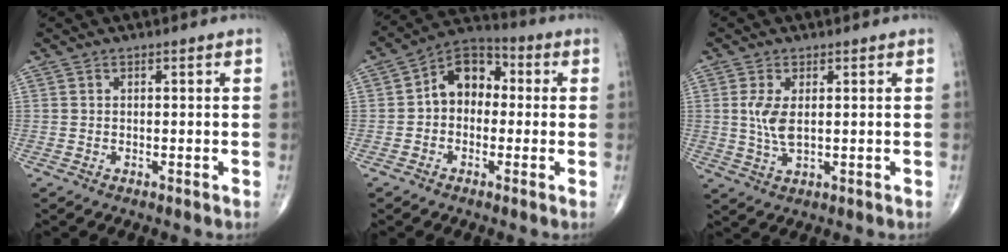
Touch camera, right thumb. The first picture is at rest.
{"total": 9.7, "force": [0.4, 7.1, 6.6], "torque": [-0.070, 0.034, -0.013]}
{"total": 5.1, "force": [0.7, 2.2, 4.6], "torque": [-0.101, -0.009, 0.018]}